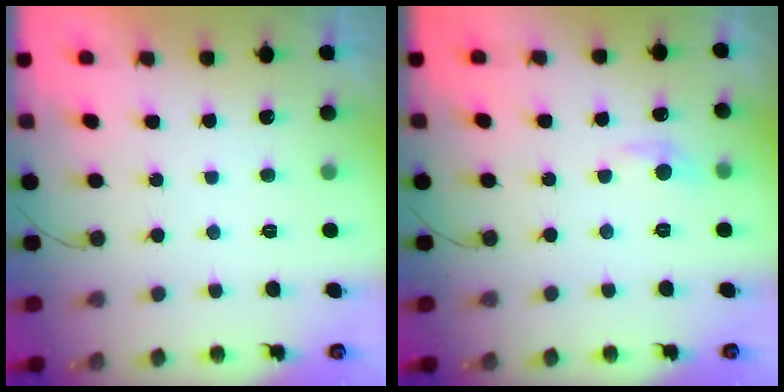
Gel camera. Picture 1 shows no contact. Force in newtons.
{"total": 7.2, "press": 7.2, "slide": 1.0}